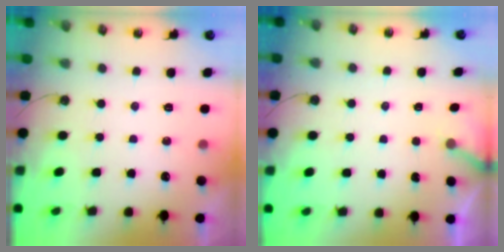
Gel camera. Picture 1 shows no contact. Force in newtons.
{"total": 2.7, "press": 2.7, "slide": 0.2}